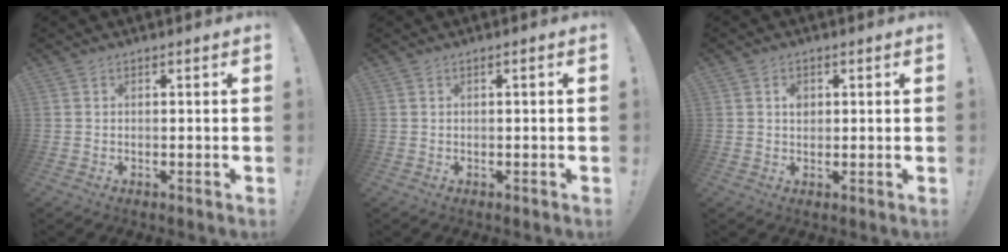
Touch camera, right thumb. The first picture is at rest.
{"total": 0.8, "force": [-0.3, -0.2, 0.7], "torque": [-0.013, -0.002, -0.006]}
{"total": 2.5, "force": [0.5, 2.1, 1.3], "torque": [-0.005, -0.004, 0.004]}